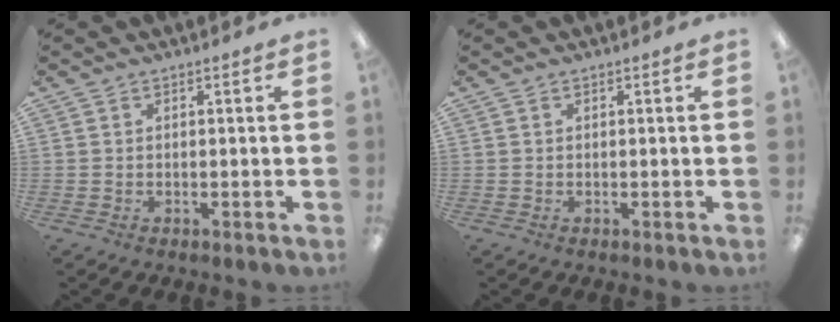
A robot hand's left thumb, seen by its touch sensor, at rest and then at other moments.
{"total": 0.0}